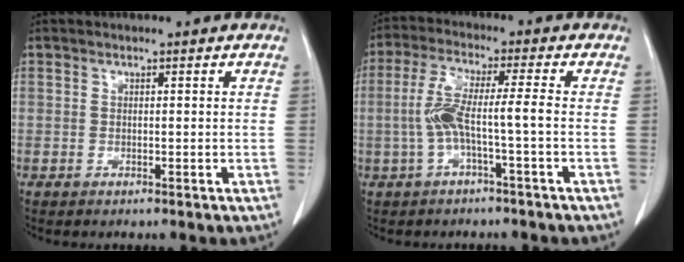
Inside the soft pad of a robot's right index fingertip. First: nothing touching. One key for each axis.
{"total": 6.3, "fx": -1.2, "fy": -0.1, "fz": 6.2, "tx": -0.129, "ty": 0.019, "tz": -0.020}